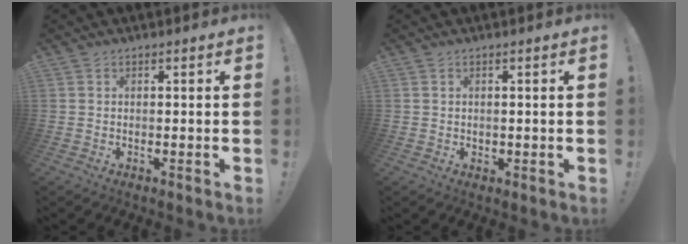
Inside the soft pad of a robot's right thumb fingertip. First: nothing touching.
{"total": 0.6, "force": [0.2, 0.6, 0.1], "torque": [0.004, 0.000, 0.003]}